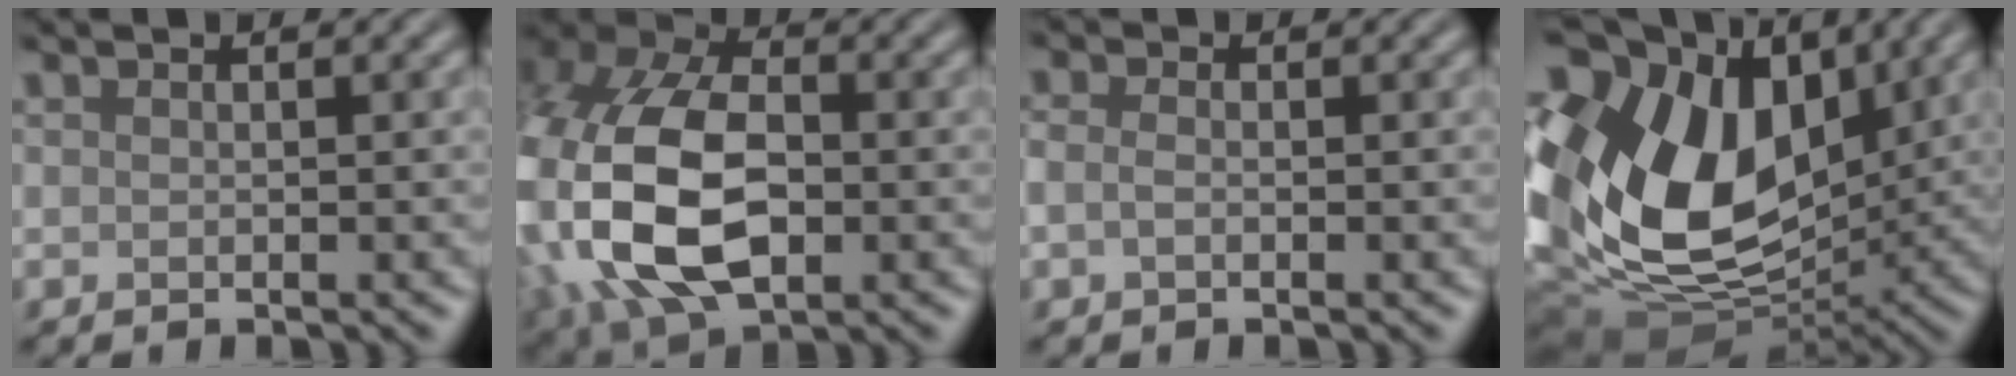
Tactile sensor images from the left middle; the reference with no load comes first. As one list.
[{"total": 14.9, "force": [-2.1, 9.9, 10.9], "torque": [-0.262, -0.018, -0.040]}, {"total": 1.3, "force": [-0.2, 0.8, 1.0], "torque": [-0.022, 0.003, -0.010]}, {"total": 17.1, "force": [2.5, 11.1, 12.7], "torque": [-0.272, 0.011, 0.037]}]